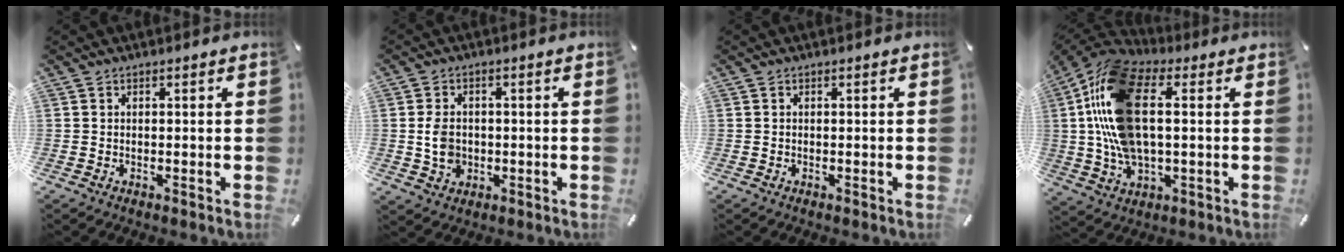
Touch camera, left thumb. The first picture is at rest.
{"total": 5.7, "force": [-0.5, 4.6, 3.4], "torque": [-0.076, -0.001, -0.012]}
{"total": 0.0}
{"total": 19.9, "force": [3.1, 11.0, 16.3], "torque": [-0.360, 0.001, 0.052]}